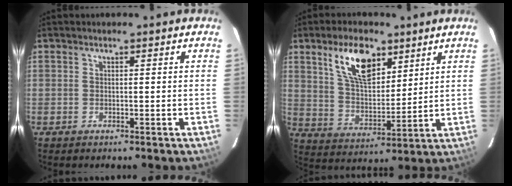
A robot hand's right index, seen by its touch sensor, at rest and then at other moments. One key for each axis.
{"total": 12.8, "fx": 7.0, "fy": 6.2, "fz": 8.7, "tx": -0.150, "ty": 0.011, "tz": 0.137}